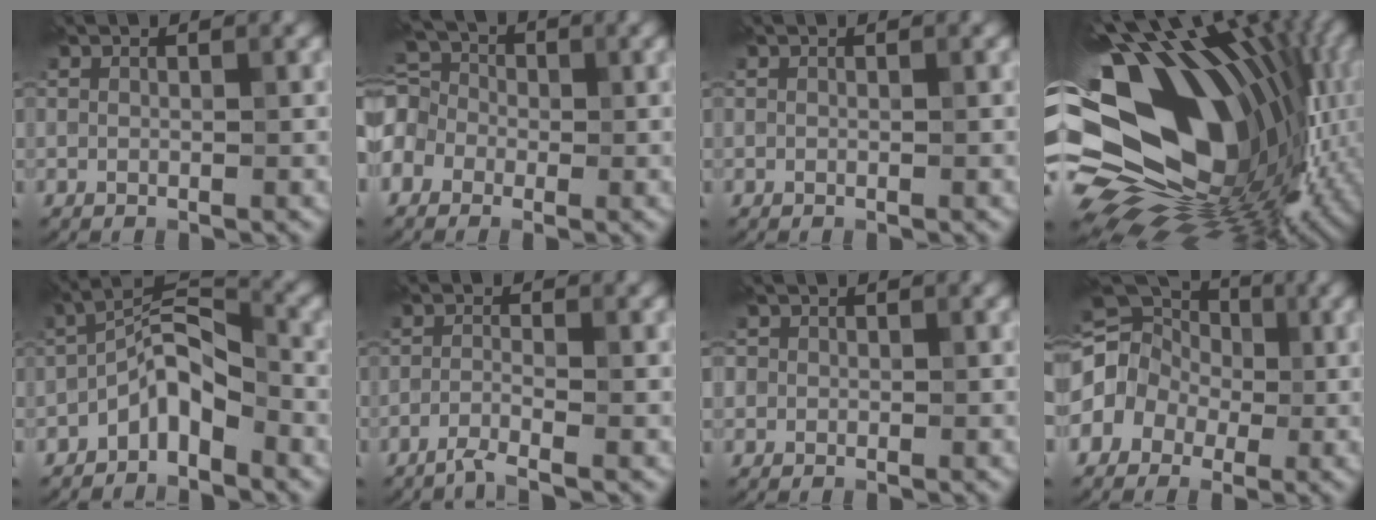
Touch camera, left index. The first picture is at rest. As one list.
[{"total": 6.3, "force": [-1.2, 5.1, 3.5], "torque": [-0.080, 0.030, -0.044]}, {"total": 0.0}, {"total": 17.9, "force": [-0.3, 11.5, 13.7], "torque": [-0.246, -0.006, 0.005]}, {"total": 4.8, "force": [-2.8, 1.8, 3.5], "torque": [-0.061, 0.026, -0.060]}, {"total": 2.1, "force": [-1.5, 0.0, 1.5], "torque": [-0.035, 0.002, -0.038]}, {"total": 1.7, "force": [0.5, 1.5, 0.5], "torque": [0.005, 0.010, -0.013]}, {"total": 10.2, "force": [-0.9, 8.8, 5.2], "torque": [-0.093, 0.032, -0.065]}]